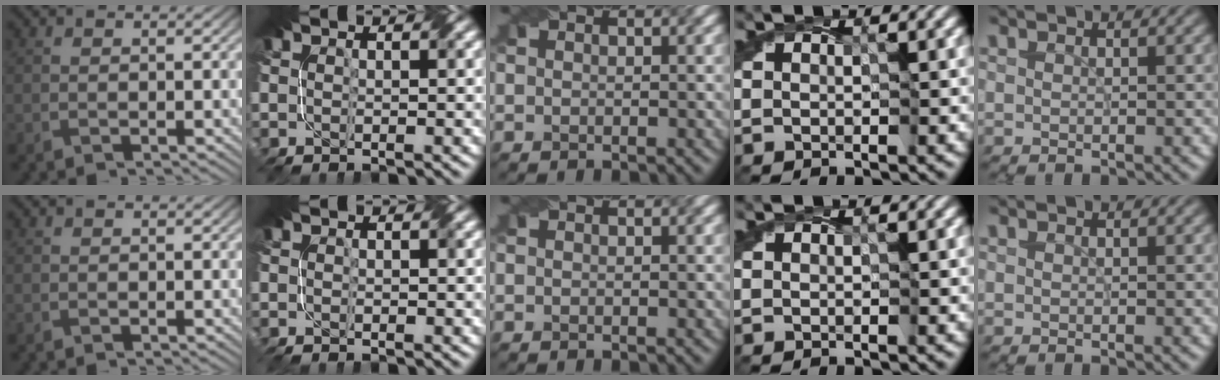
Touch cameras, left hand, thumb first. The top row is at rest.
{"index": {"total": 0.9, "force": [-0.4, 0.3, 0.7], "torque": [-0.007, -0.003, 0.000]}}